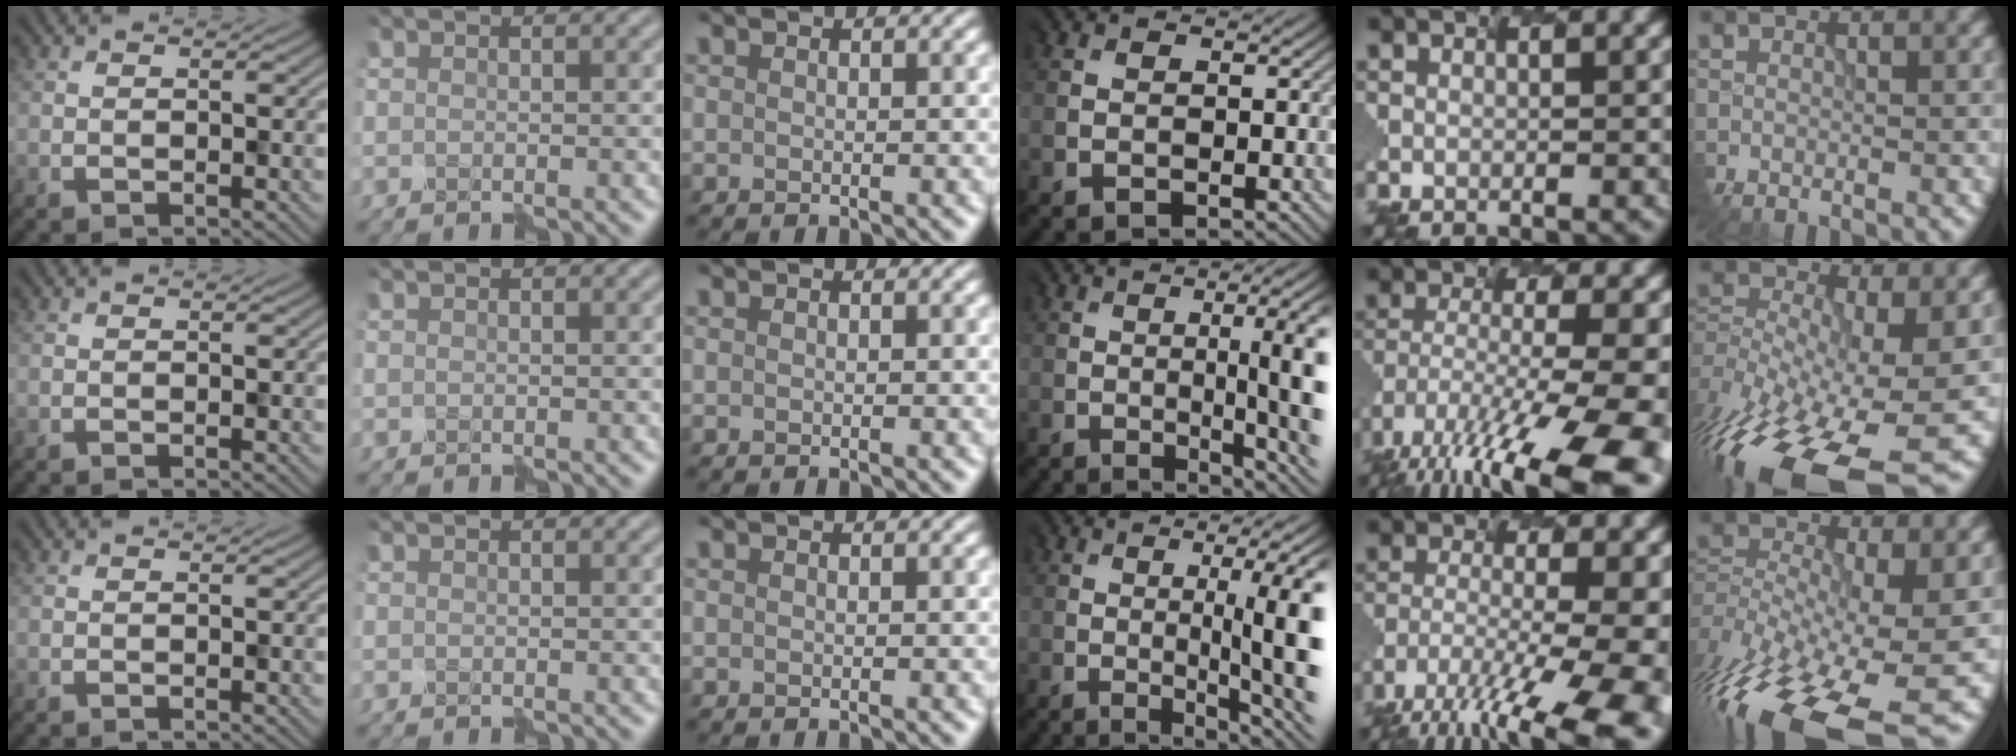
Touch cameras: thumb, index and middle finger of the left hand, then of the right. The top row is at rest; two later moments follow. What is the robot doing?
{"motion": "shake", "object": "plastic piggy bank"}